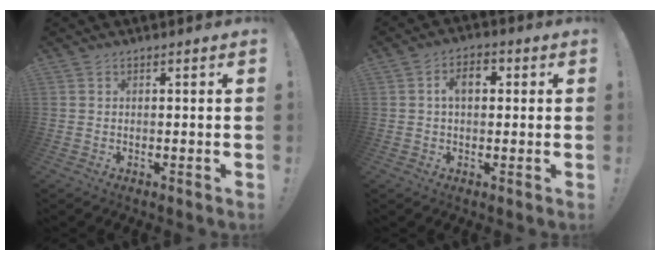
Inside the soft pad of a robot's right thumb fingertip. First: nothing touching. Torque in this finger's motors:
{"motor_torque": [0.41, 1.21, 0.03, -0.03, 0.00]}